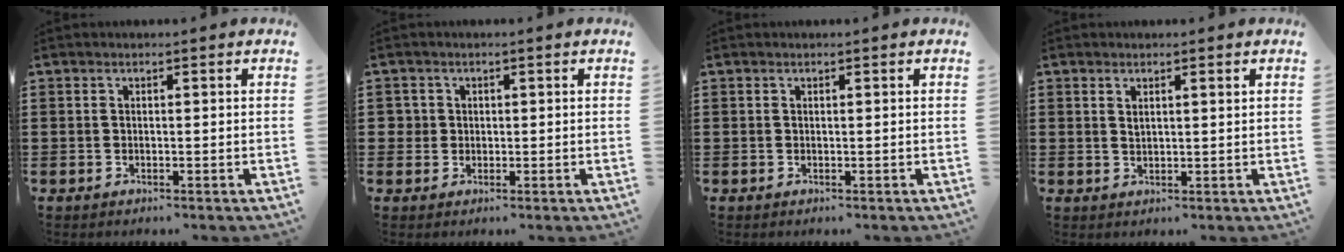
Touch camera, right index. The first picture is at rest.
{"total": 2.0, "force": [0.3, 1.9, 0.4], "torque": [-0.016, 0.009, 0.004]}
{"total": 0.0}
{"total": 1.4, "force": [0.8, 0.4, 1.1], "torque": [-0.023, 0.002, 0.015]}